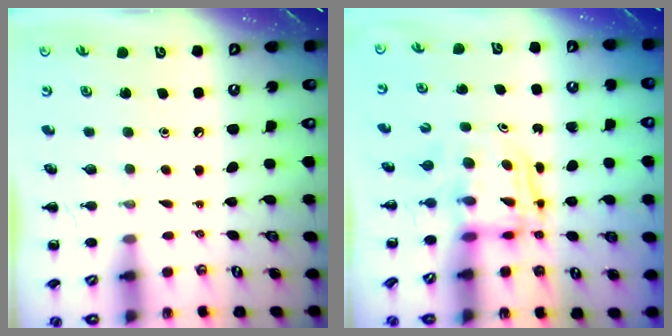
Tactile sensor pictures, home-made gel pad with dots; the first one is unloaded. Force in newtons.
{"total": 3.8, "press": 3.8, "slide": 0.4}